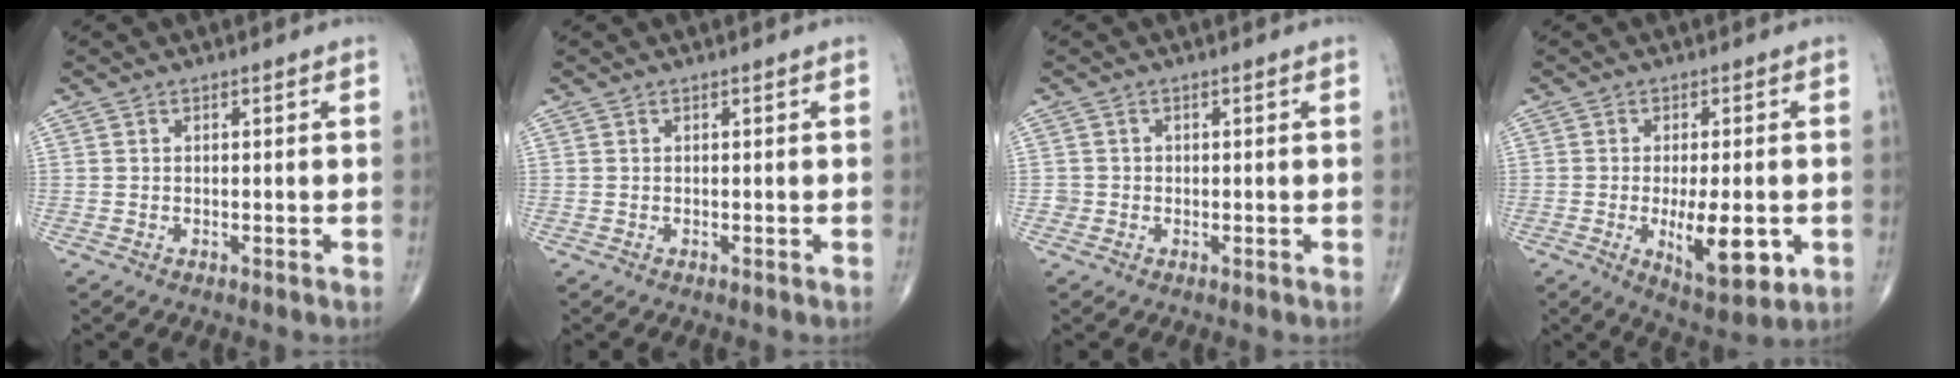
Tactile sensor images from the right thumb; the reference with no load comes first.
{"total": 0.0}
{"total": 1.3, "force": [-0.3, 1.3, -0.1], "torque": [0.012, 0.007, -0.010]}
{"total": 11.2, "force": [-2.5, 4.2, 10.0], "torque": [-0.142, -0.017, -0.030]}